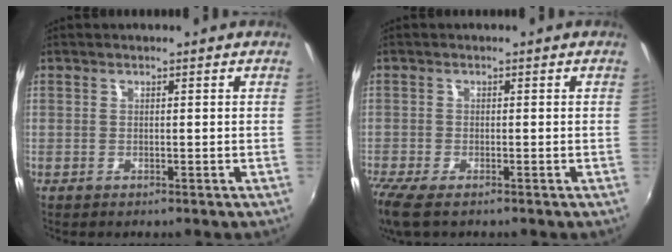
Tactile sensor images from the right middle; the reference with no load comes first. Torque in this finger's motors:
{"motor_torque": [1.08, -1.05, 0.32, 0.13]}